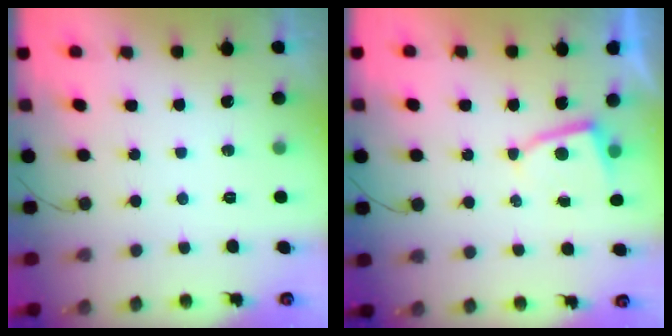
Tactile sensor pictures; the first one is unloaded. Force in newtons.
{"total": 3.1, "press": 3.1, "slide": 0.3}